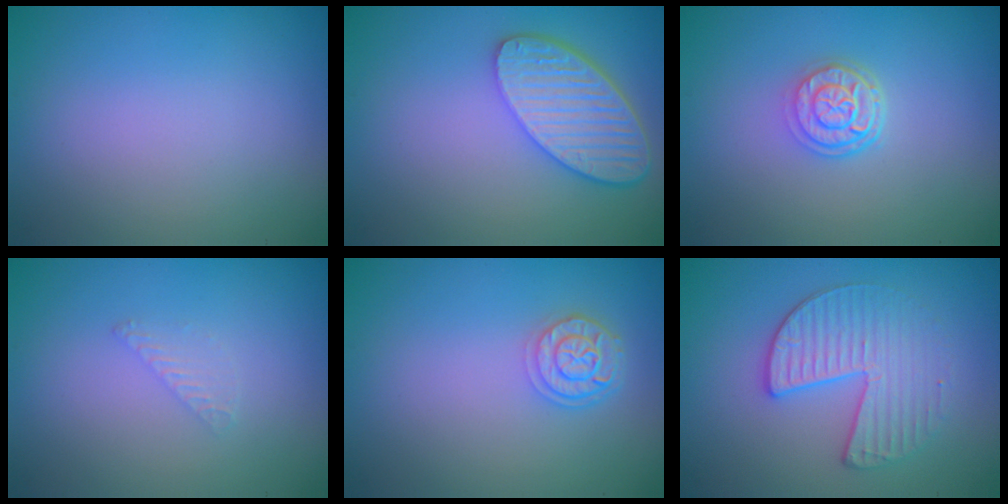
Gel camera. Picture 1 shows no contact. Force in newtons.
{"total": 5.5, "press": 4.4, "slide": 3.3}
{"total": 3.1, "press": 2.5, "slide": 1.9}
{"total": 0.8, "press": 0.8, "slide": 0.0}
{"total": 2.3, "press": 1.9, "slide": 1.3}
{"total": 3.4, "press": 3.2, "slide": 1.2}